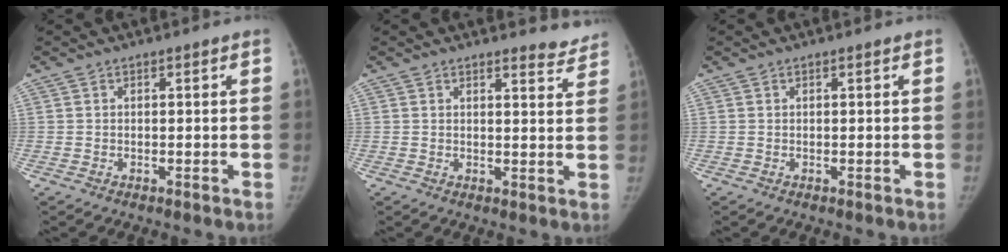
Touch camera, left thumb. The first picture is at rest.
{"total": 4.6, "force": [4.5, 1.0, 0.5], "torque": [0.014, -0.037, 0.040]}
{"total": 0.0}